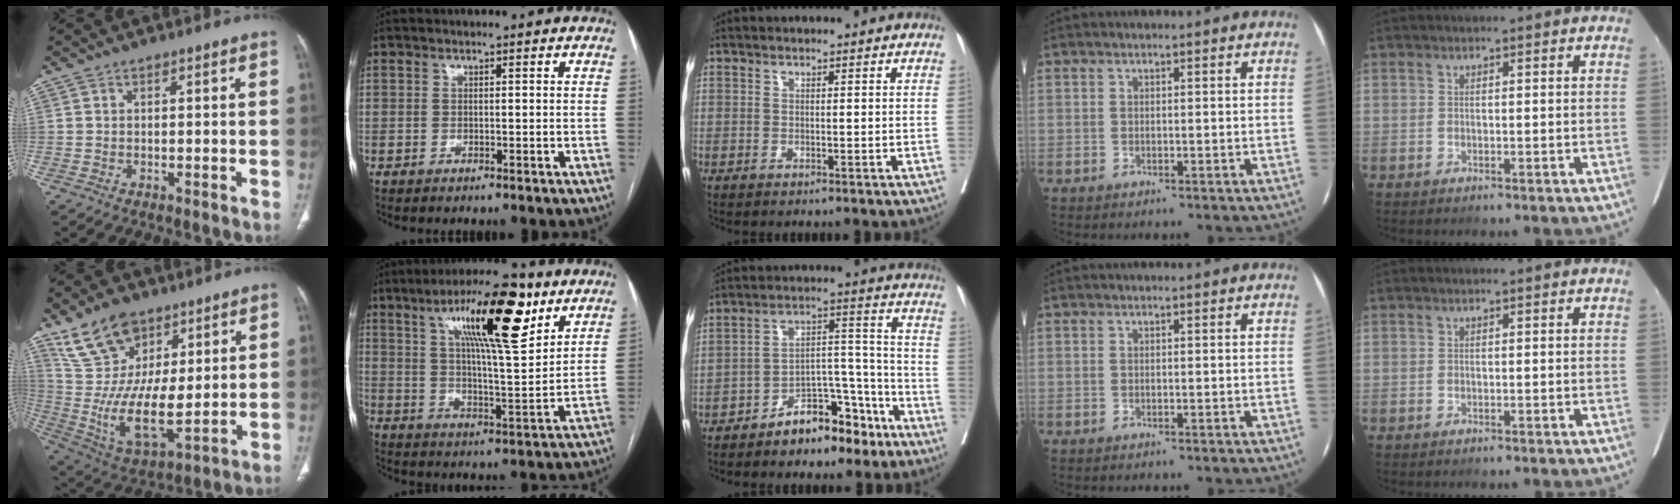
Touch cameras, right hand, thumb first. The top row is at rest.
{"thumb": {"total": 17.3, "force": [8.9, 9.5, 11.3], "torque": [-0.183, -0.044, 0.186]}, "index": {"total": 17.3, "force": [9.0, 3.0, 14.5], "torque": [-0.234, 0.008, 0.144]}, "middle": {"total": 10.9, "force": [-7.8, 4.9, 5.8], "torque": [-0.090, 0.035, -0.127]}}